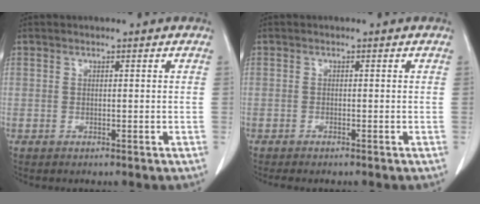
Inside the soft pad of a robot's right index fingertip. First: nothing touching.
{"total": 1.8, "force": [-1.6, 0.1, 0.8], "torque": [-0.012, -0.002, -0.020]}